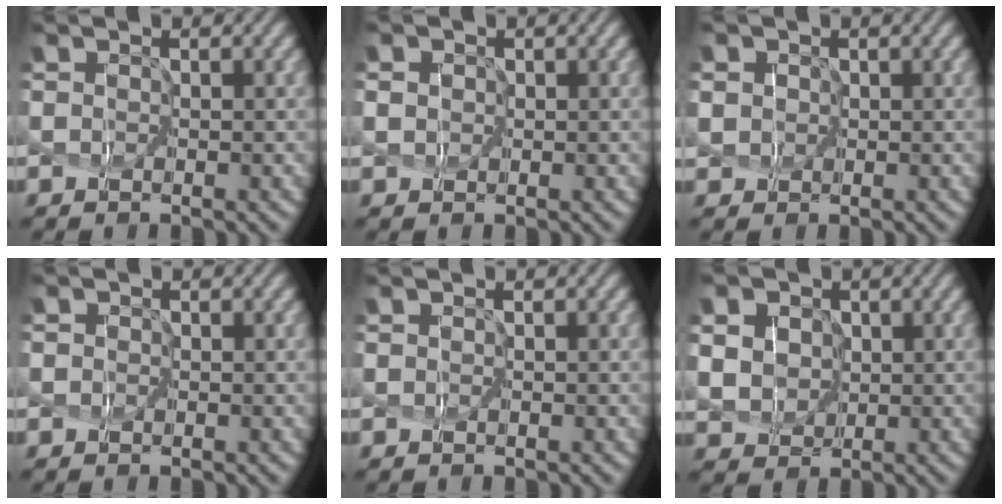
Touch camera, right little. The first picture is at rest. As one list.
[{"total": 2.9, "force": [1.0, 2.4, 1.3], "torque": [-0.022, 0.025, 0.001]}, {"total": 4.3, "force": [1.5, 3.7, 1.6], "torque": [-0.045, 0.028, 0.009]}, {"total": 1.1, "force": [0.3, 1.0, 0.5], "torque": [0.003, 0.010, -0.009]}, {"total": 0.0}, {"total": 9.2, "force": [3.5, 7.6, 3.9], "torque": [-0.125, 0.020, 0.065]}]